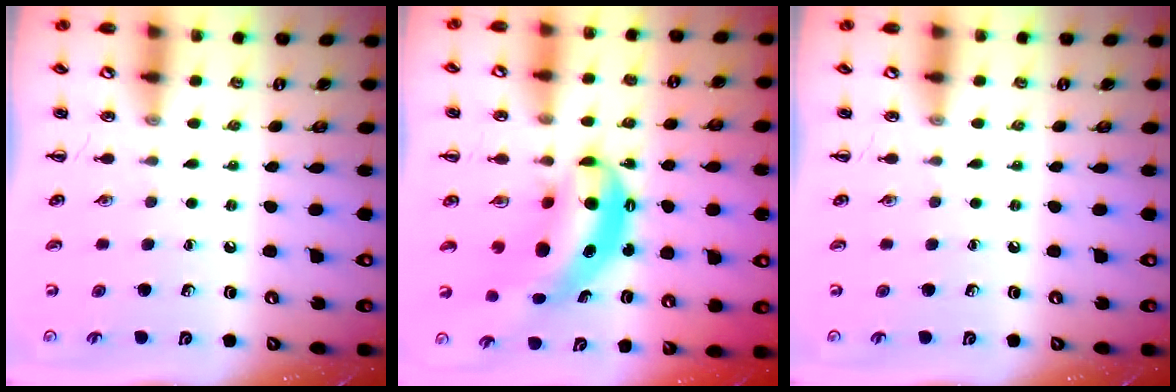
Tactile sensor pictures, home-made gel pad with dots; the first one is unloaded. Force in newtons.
{"total": 8.2, "press": 8.0, "slide": 1.4}
{"total": 0.0}